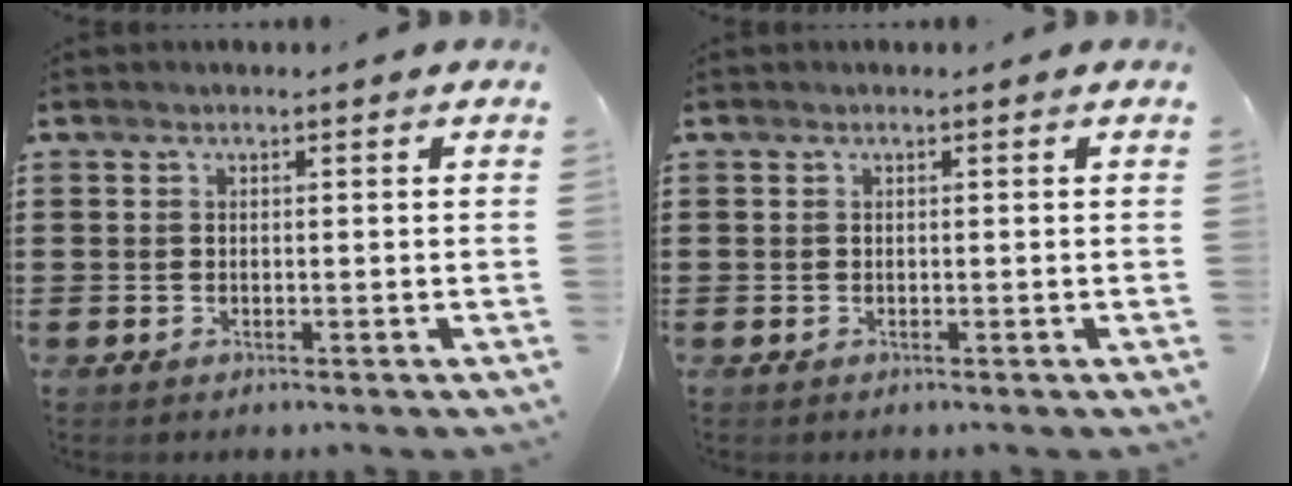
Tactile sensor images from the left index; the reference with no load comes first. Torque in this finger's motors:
{"motor_torque": [-0.03, -0.03, 0.00, 0.00]}